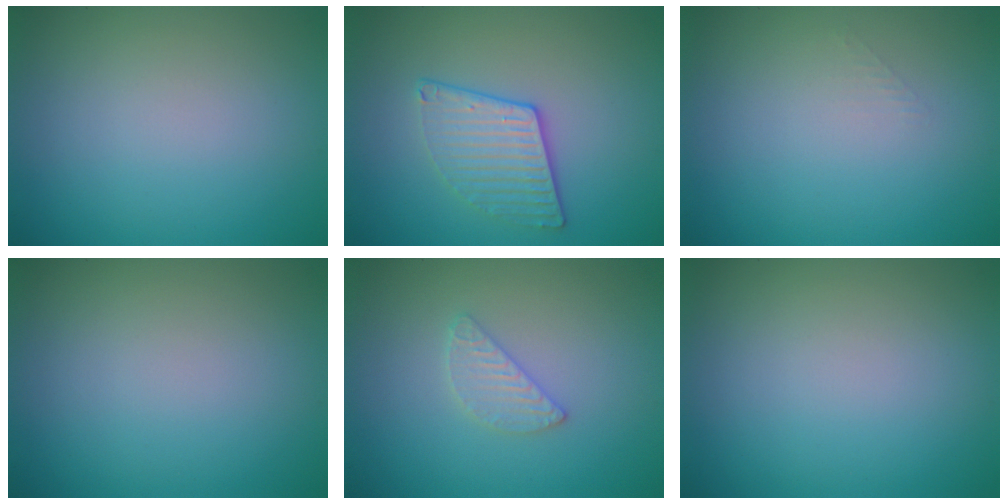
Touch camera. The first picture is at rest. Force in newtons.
{"total": 3.1, "press": 2.9, "slide": 1.1}
{"total": 0.6, "press": 0.6, "slide": 0.0}
{"total": 0.0}
{"total": 1.9, "press": 1.8, "slide": 0.2}
{"total": 0.0}